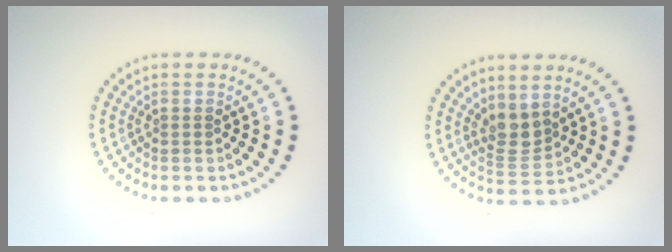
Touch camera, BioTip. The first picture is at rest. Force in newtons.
{"total": 2.7, "press": 2.2, "slide": 1.5}